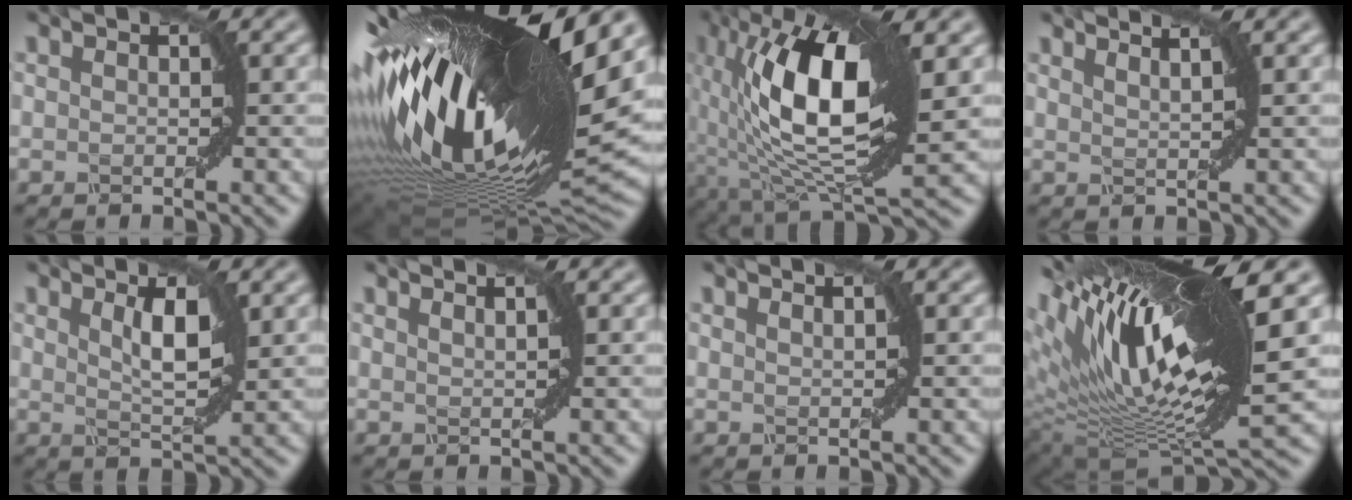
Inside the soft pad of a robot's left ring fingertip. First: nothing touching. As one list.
[{"total": 19.3, "force": [3.7, 6.1, 17.9], "torque": [-0.318, -0.021, 0.076]}, {"total": 12.9, "force": [1.2, 5.1, 11.8], "torque": [-0.203, 0.005, 0.017]}, {"total": 3.5, "force": [2.7, 1.2, 1.9], "torque": [-0.010, 0.017, 0.015]}, {"total": 3.1, "force": [0.9, 0.9, 2.8], "torque": [-0.044, -0.005, 0.022]}, {"total": 2.8, "force": [2.0, 1.1, 1.5], "torque": [0.000, 0.017, 0.001]}, {"total": 2.5, "force": [1.7, 1.1, 1.4], "torque": [0.003, 0.015, -0.005]}, {"total": 15.2, "force": [5.6, 4.2, 13.5], "torque": [-0.234, 0.017, 0.108]}]